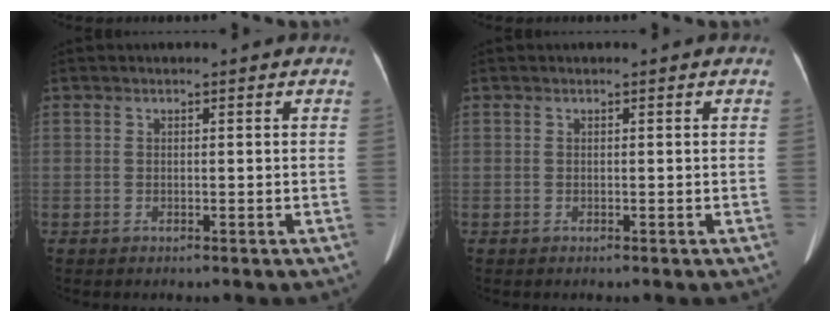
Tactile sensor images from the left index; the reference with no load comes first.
{"total": 0.0}